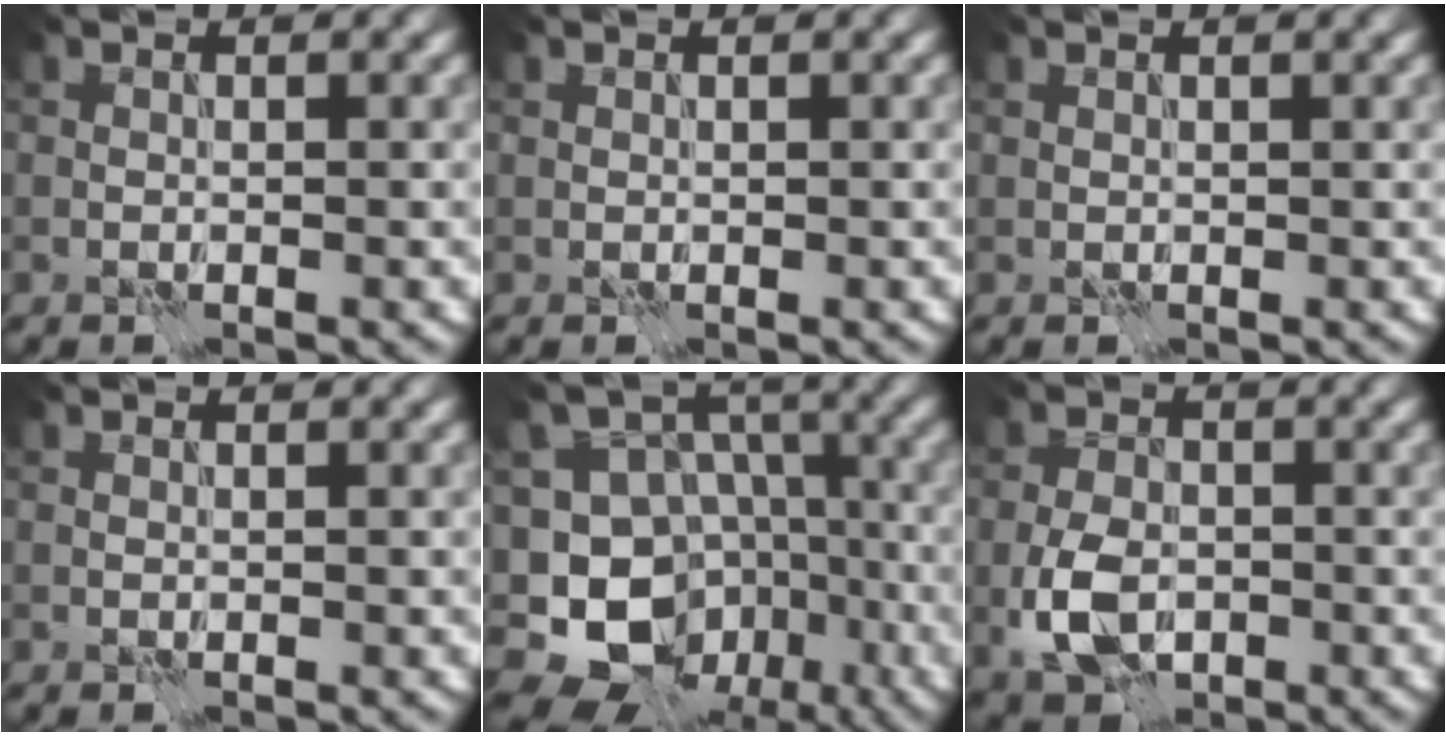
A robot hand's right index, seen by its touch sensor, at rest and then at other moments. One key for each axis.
{"total": 0.0}
{"total": 1.1, "fx": 1.0, "fy": 0.1, "fz": 0.5, "tx": -0.009, "ty": -0.002, "tz": 0.012}
{"total": 0.0}
{"total": 15.3, "fx": -7.9, "fy": 11.8, "fz": 5.6, "tx": -0.118, "ty": -0.028, "tz": -0.126}
{"total": 5.2, "fx": -1.5, "fy": 3.5, "fz": 3.6, "tx": -0.078, "ty": -0.007, "tz": -0.033}